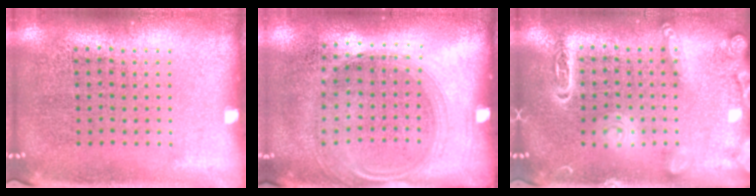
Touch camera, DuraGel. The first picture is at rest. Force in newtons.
{"total": 1.5, "press": 1.3, "slide": 0.8}
{"total": 1.9, "press": 1.8, "slide": 0.4}